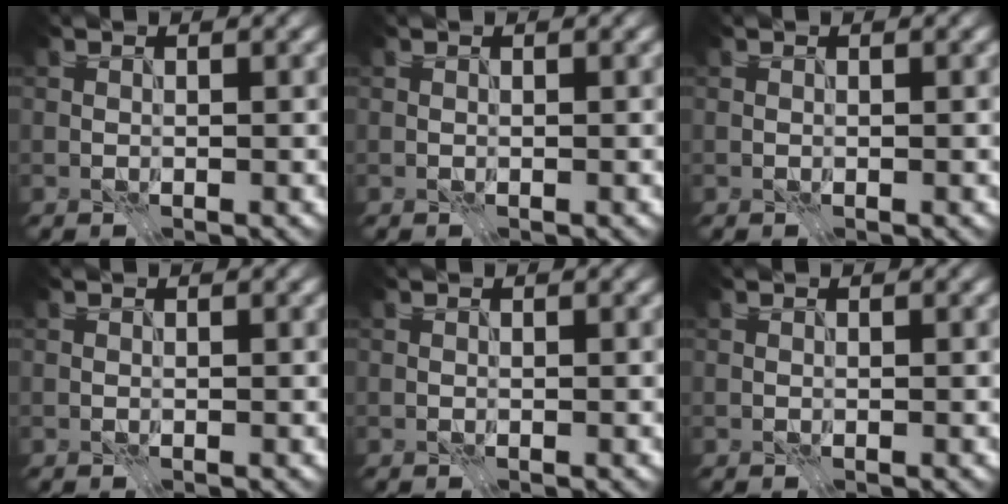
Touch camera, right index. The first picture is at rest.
{"total": 0.0}
{"total": 0.0}
{"total": 0.0}
{"total": 0.0}
{"total": 0.0}